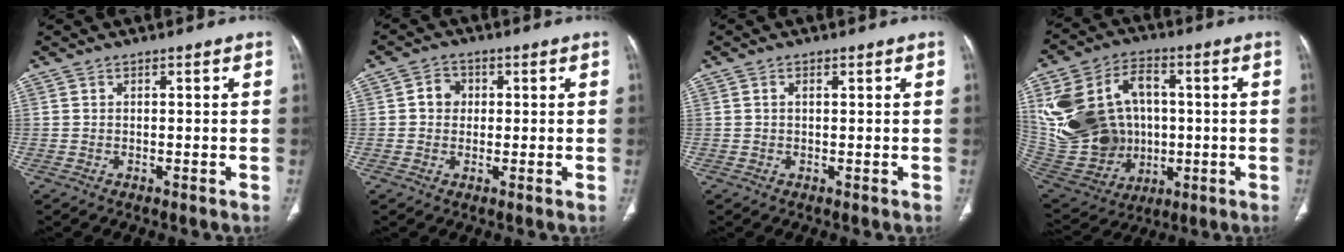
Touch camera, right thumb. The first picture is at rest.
{"total": 3.7, "force": [0.4, 3.3, 1.6], "torque": [-0.009, 0.008, 0.002]}
{"total": 1.0, "force": [0.3, 0.5, 0.8], "torque": [-0.019, 0.005, 0.006]}
{"total": 26.0, "force": [2.7, 20.0, 16.5], "torque": [-0.343, 0.023, 0.079]}